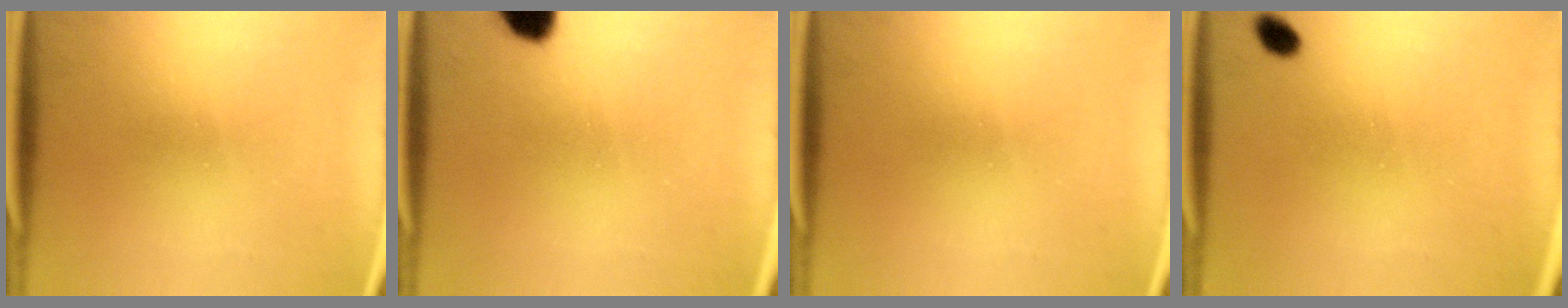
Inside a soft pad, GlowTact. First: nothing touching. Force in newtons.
{"total": 6.4}
{"total": 0.0}
{"total": 1.9}